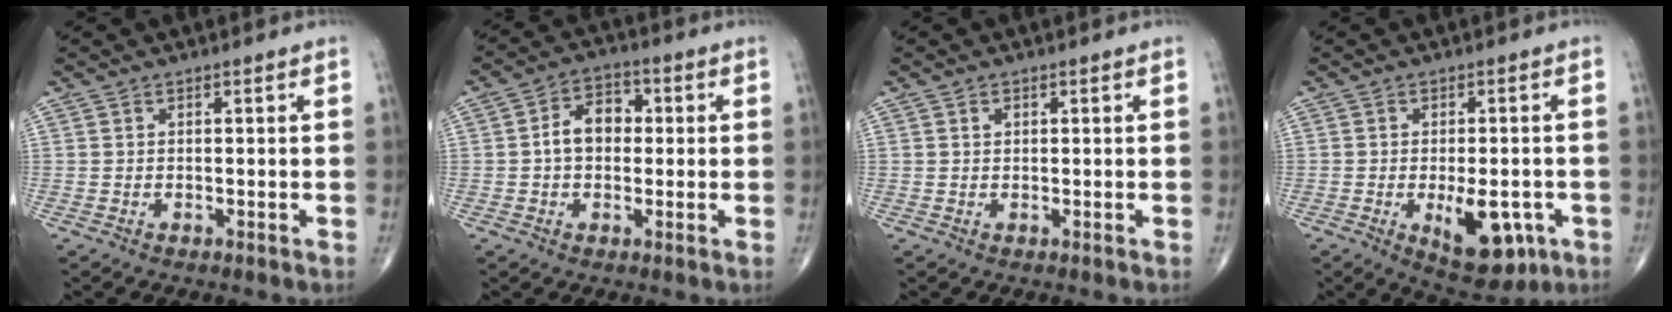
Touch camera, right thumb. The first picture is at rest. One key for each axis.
{"total": 7.3, "fx": 0.3, "fy": 5.2, "fz": 5.1, "tx": -0.068, "ty": 0.022, "tz": -0.004}
{"total": 0.9, "fx": 0.3, "fy": 0.7, "fz": 0.5, "tx": -0.007, "ty": 0.000, "tz": 0.006}
{"total": 10.9, "fx": -3.5, "fy": 5.2, "fz": 8.9, "tx": -0.104, "ty": -0.001, "tz": -0.037}